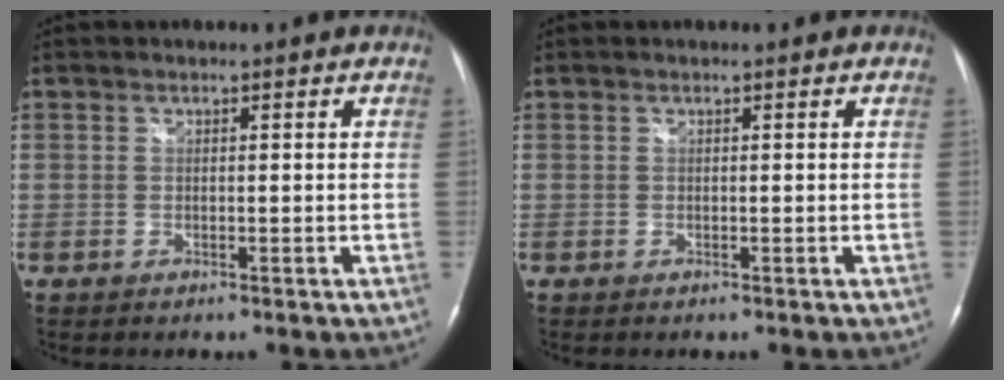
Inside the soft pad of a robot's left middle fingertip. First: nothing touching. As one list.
[{"total": 0.0}]